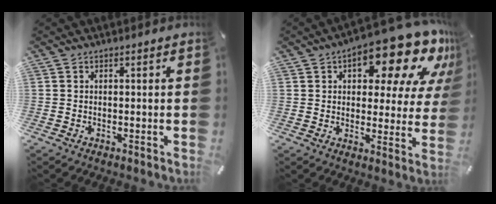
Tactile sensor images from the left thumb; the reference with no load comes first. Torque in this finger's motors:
{"motor_torque": [2.38, 2.38, 1.46, -1.31, 0.18]}